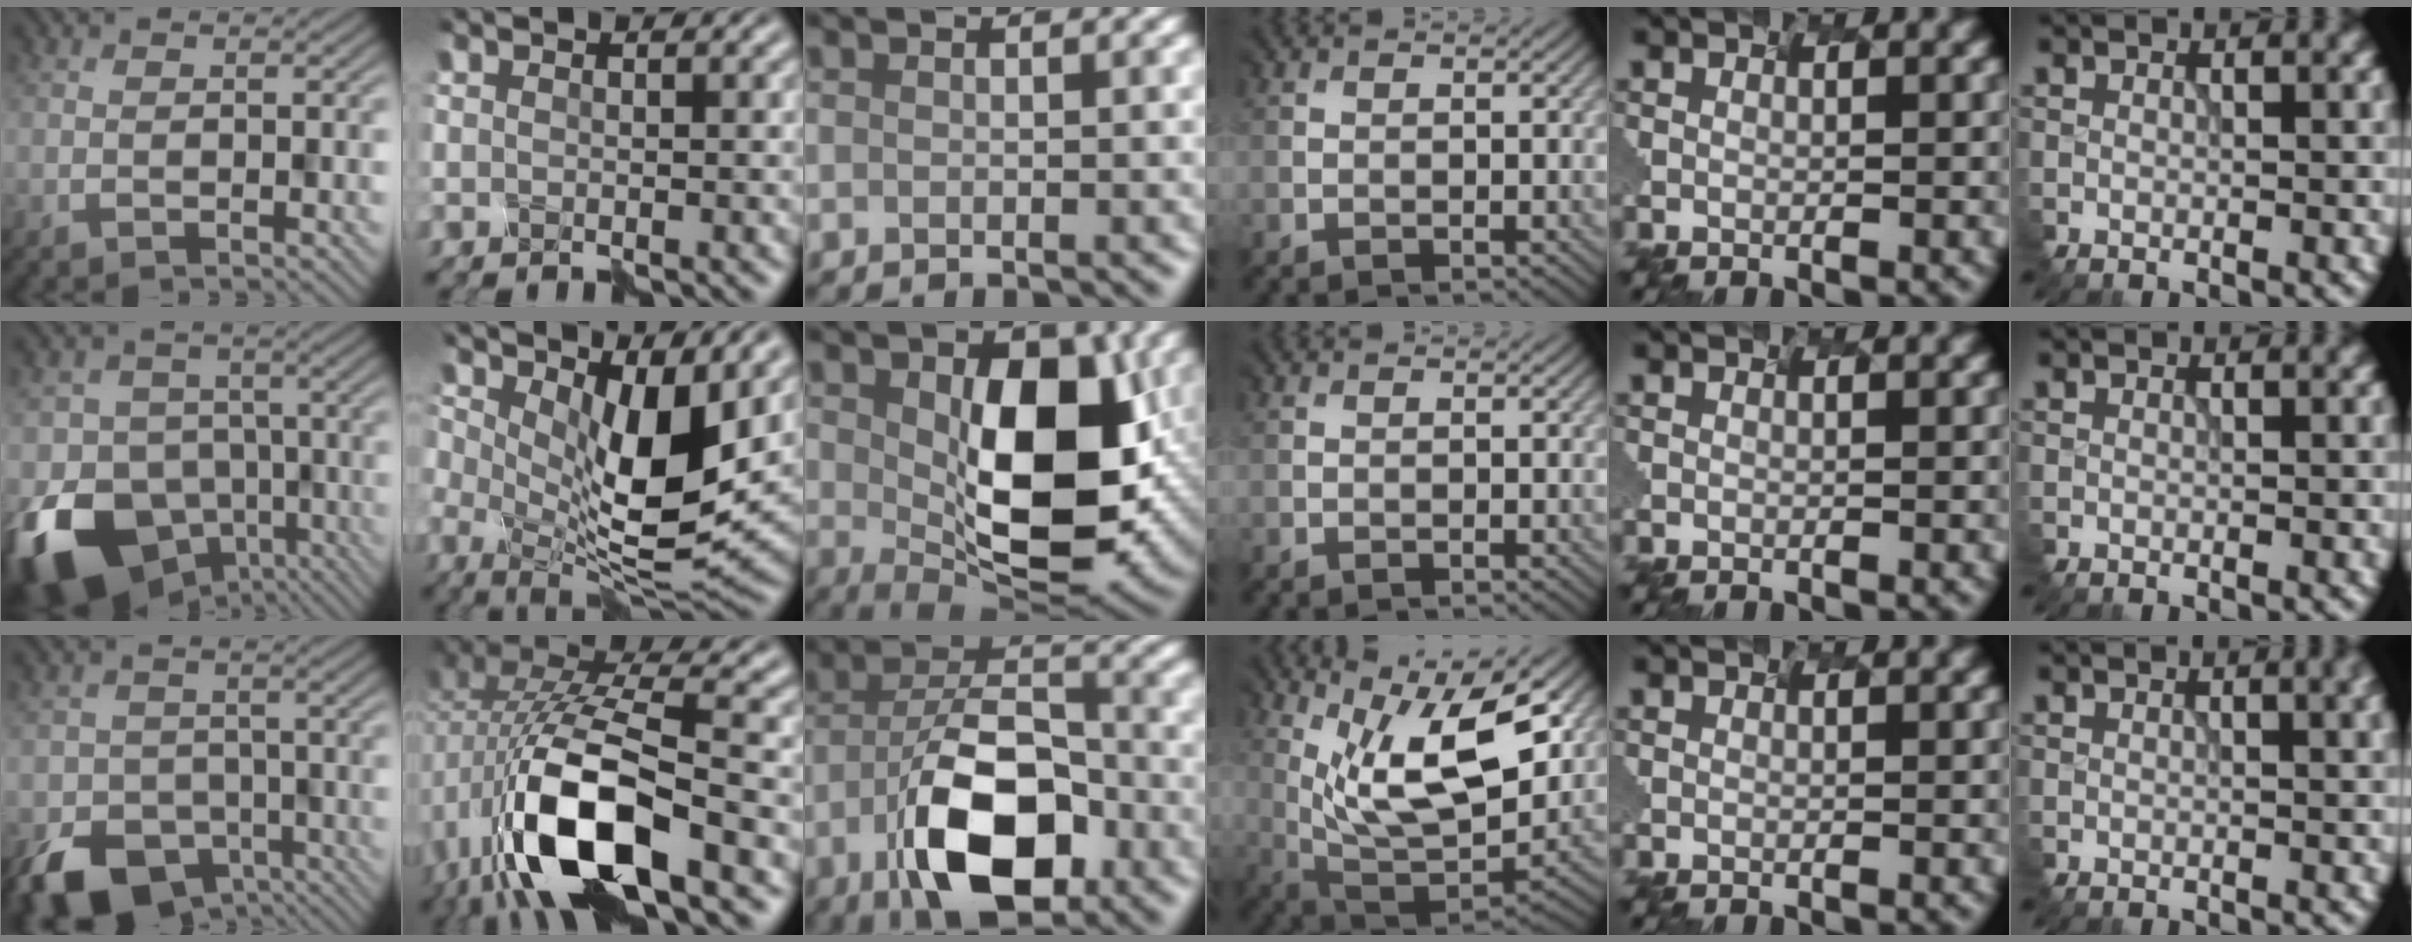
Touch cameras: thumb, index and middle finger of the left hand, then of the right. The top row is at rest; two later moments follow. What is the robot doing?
{"motion": "disassemble", "object": "markers"}